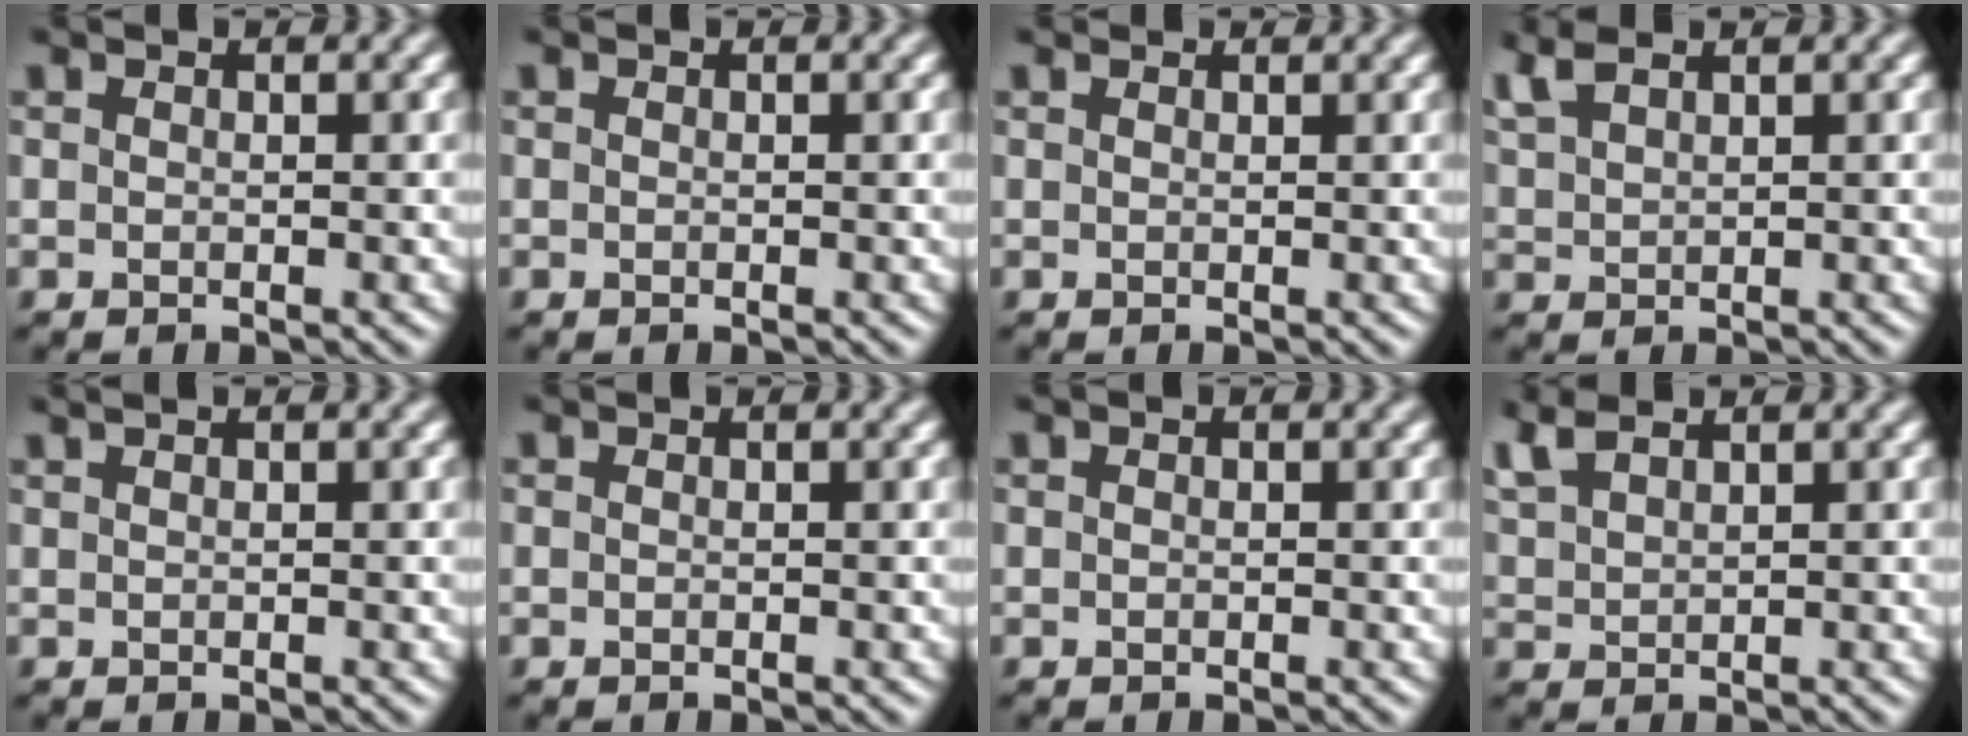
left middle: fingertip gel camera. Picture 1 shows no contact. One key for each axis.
{"total": 0.0}
{"total": 0.6, "fx": 0.6, "fy": 0.1, "fz": 0.0, "tx": -0.001, "ty": 0.000, "tz": 0.004}
{"total": 2.5, "fx": 2.2, "fy": 0.7, "fz": 1.2, "tx": -0.035, "ty": 0.013, "tz": 0.051}
{"total": 0.5, "fx": 0.5, "fy": 0.0, "fz": 0.2, "tx": -0.007, "ty": 0.002, "tz": 0.012}
{"total": 0.0}
{"total": 0.0}
{"total": 2.9, "fx": 2.4, "fy": 0.9, "fz": 1.3, "tx": -0.041, "ty": 0.013, "tz": 0.055}